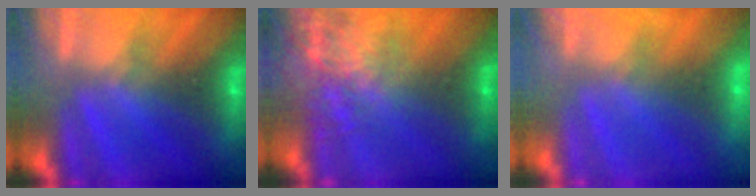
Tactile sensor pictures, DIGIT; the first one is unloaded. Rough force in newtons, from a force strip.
{"total": 10.1}
{"total": 7.6}